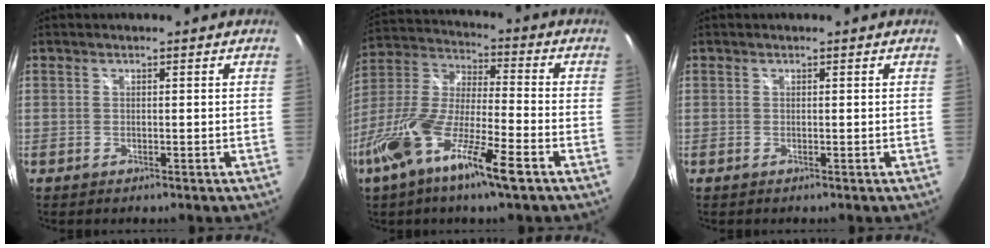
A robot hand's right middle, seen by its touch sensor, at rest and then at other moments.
{"total": 17.1, "force": [-9.4, 2.7, 14.1], "torque": [-0.288, -0.029, -0.185]}
{"total": 0.0}